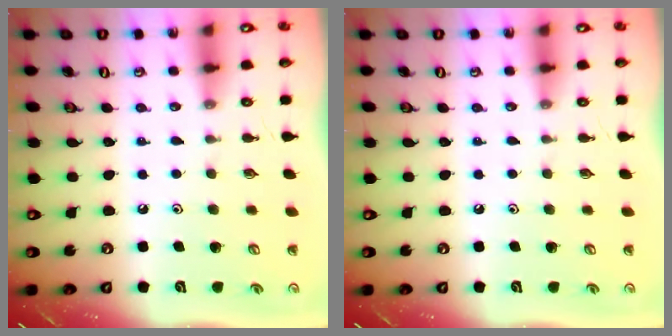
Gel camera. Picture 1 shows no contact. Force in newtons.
{"total": 0.0}